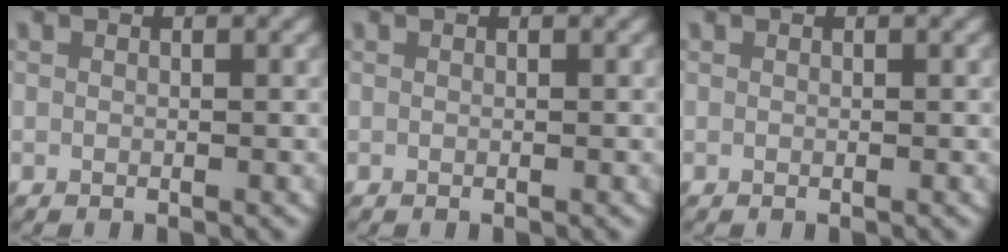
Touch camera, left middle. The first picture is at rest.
{"total": 0.0}
{"total": 0.0}